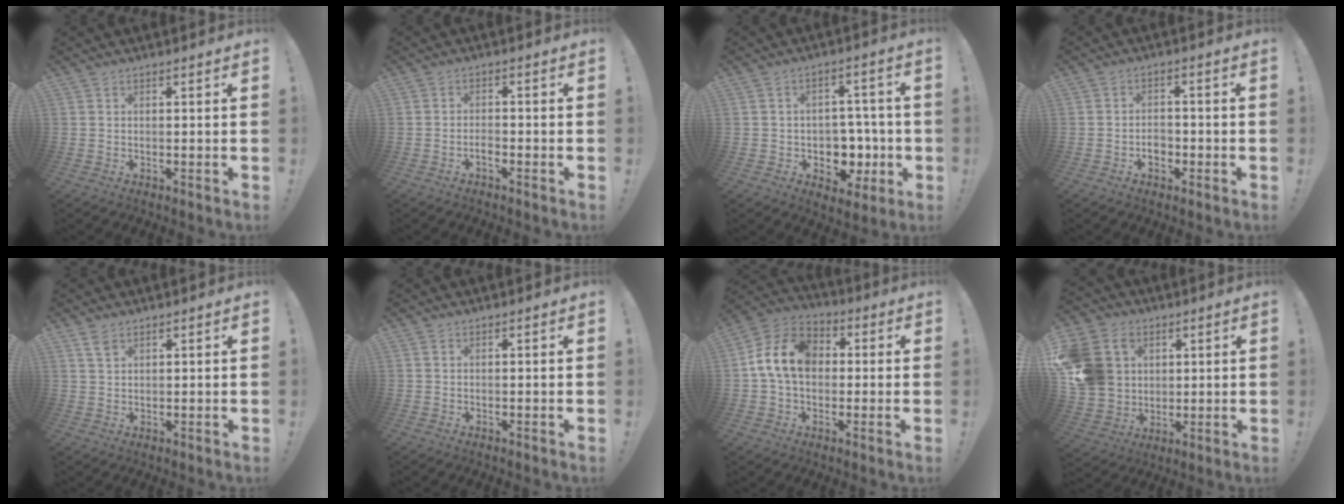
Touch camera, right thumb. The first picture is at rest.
{"total": 2.4, "force": [-1.7, 0.8, 1.4], "torque": [-0.030, 0.006, -0.029]}
{"total": 9.0, "force": [-2.1, 7.9, 3.7], "torque": [-0.036, 0.016, -0.024]}
{"total": 4.0, "force": [-1.6, 3.0, 2.2], "torque": [-0.020, 0.003, -0.030]}
{"total": 3.1, "force": [2.1, 1.3, 1.9], "torque": [-0.024, -0.012, 0.037]}
{"total": 0.0}
{"total": 14.9, "force": [1.9, 11.7, 9.1], "torque": [-0.158, 0.020, 0.043]}
{"total": 16.1, "force": [3.7, 13.8, 7.3], "torque": [-0.132, -0.005, 0.084]}